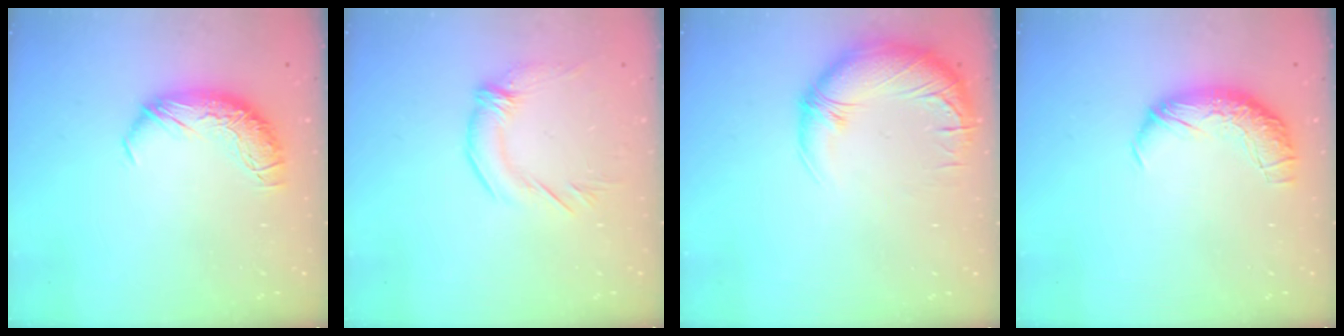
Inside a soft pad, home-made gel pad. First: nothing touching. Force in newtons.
{"total": 1.9, "press": 0.8, "slide": 1.7}
{"total": 3.2, "press": 0.4, "slide": 3.2}
{"total": 2.4, "press": 1.0, "slide": 2.2}